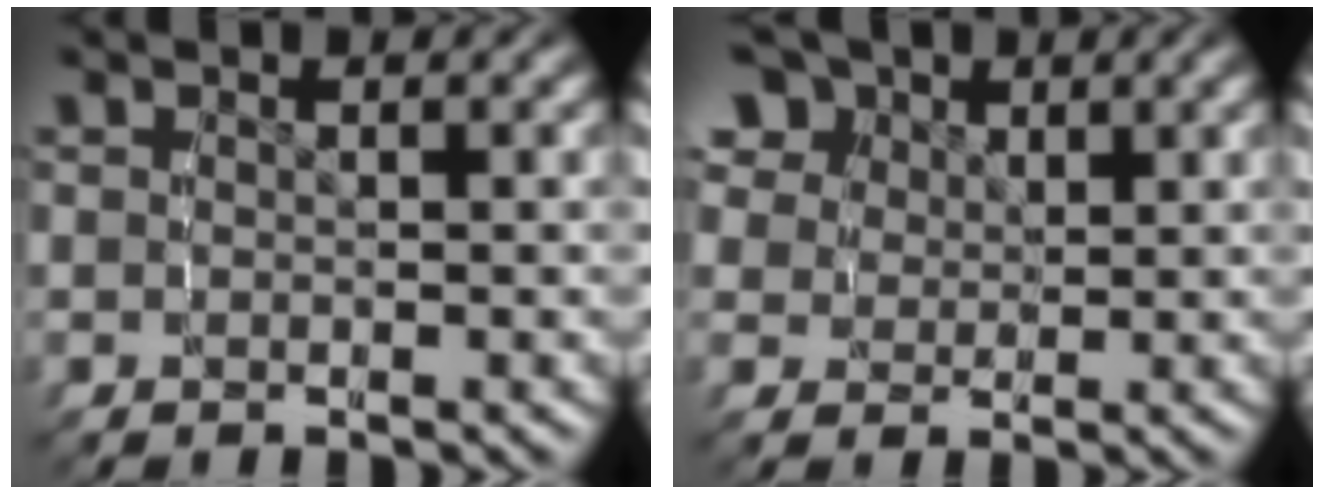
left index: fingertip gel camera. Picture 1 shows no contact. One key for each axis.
{"total": 7.5, "fx": 4.1, "fy": 5.2, "fz": 3.4, "tx": -0.064, "ty": 0.004, "tz": 0.070}